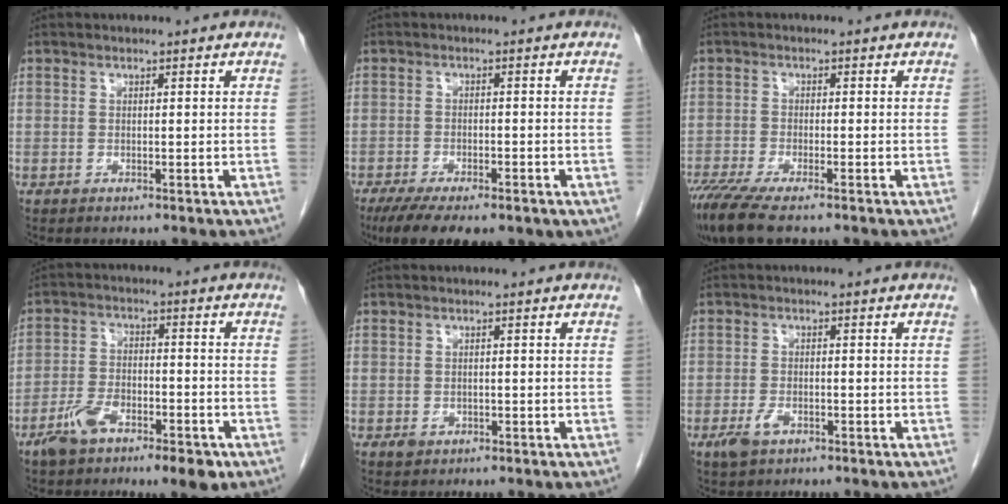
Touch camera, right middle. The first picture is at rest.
{"total": 13.3, "force": [-8.7, 5.1, 8.7], "torque": [-0.156, -0.017, -0.123]}
{"total": 8.0, "force": [-6.1, 1.1, 5.0], "torque": [-0.089, -0.020, -0.105]}
{"total": 9.0, "force": [-5.2, 3.5, 6.5], "torque": [-0.122, 0.004, -0.085]}
{"total": 1.4, "force": [-0.5, 1.1, 0.7], "torque": [-0.010, 0.002, -0.002]}
{"total": 3.2, "force": [-1.7, 1.6, 2.2], "torque": [-0.048, -0.002, -0.026]}